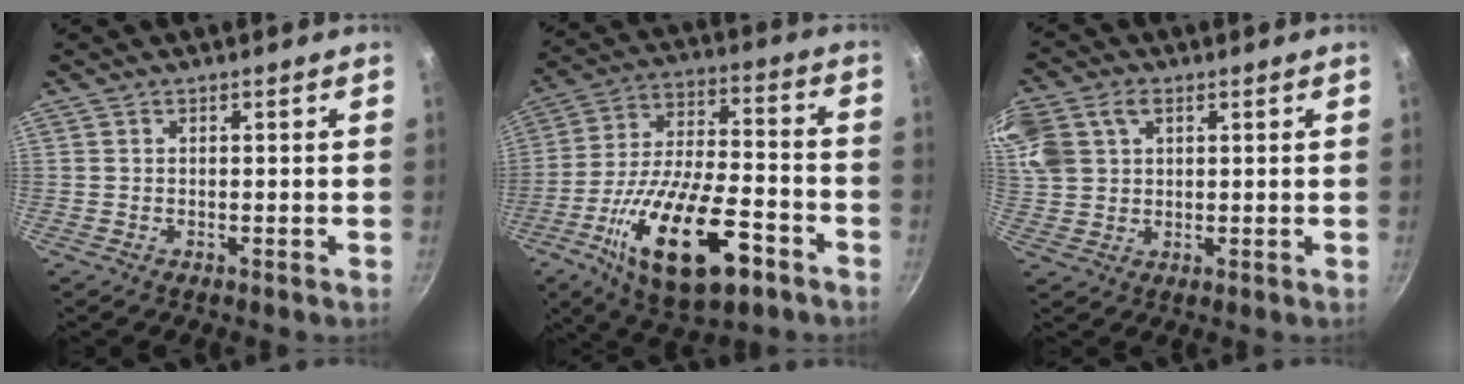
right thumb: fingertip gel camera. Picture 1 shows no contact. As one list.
[{"total": 22.7, "force": [-10.2, 9.6, 17.9], "torque": [-0.302, 0.029, -0.170]}, {"total": 17.4, "force": [6.6, 12.8, 9.6], "torque": [-0.250, 0.052, 0.132]}]